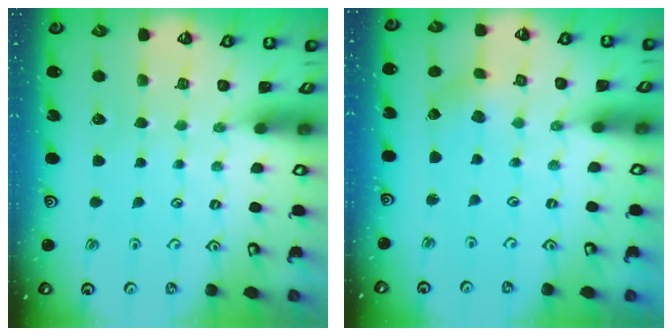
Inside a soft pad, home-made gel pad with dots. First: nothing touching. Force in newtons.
{"total": 1.3, "press": 1.3, "slide": 0.1}